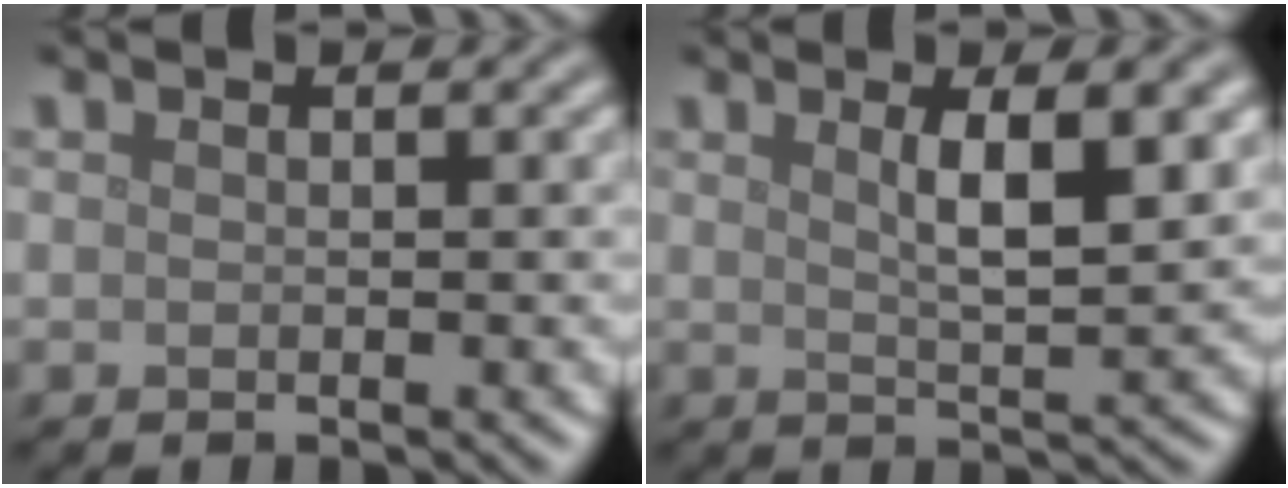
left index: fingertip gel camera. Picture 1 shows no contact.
{"total": 4.7, "force": [1.7, 1.2, 4.3], "torque": [-0.062, 0.001, 0.027]}